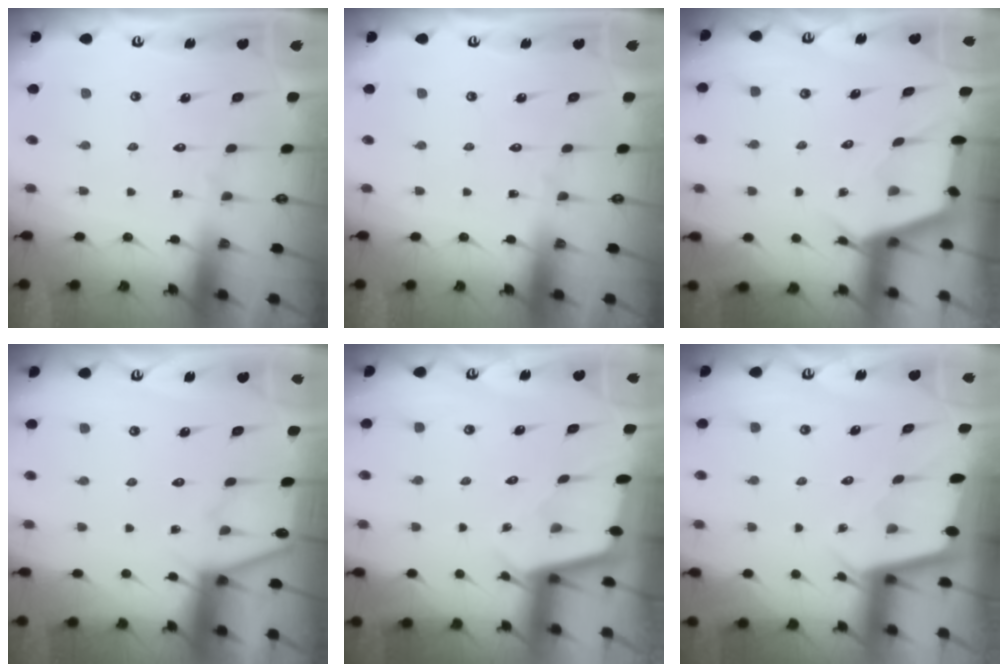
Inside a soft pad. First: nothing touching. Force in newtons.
{"total": 0.0}
{"total": 2.7, "press": 2.7, "slide": 0.3}
{"total": 4.0, "press": 3.9, "slide": 0.4}
{"total": 1.8, "press": 1.8, "slide": 0.2}
{"total": 1.9, "press": 1.9, "slide": 0.1}